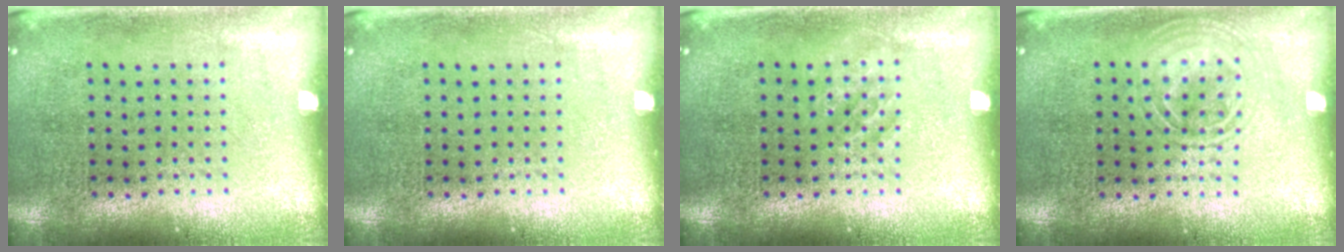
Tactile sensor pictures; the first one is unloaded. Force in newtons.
{"total": 0.0}
{"total": 1.0, "press": 1.0, "slide": 0.2}
{"total": 1.2, "press": 1.2, "slide": 0.1}